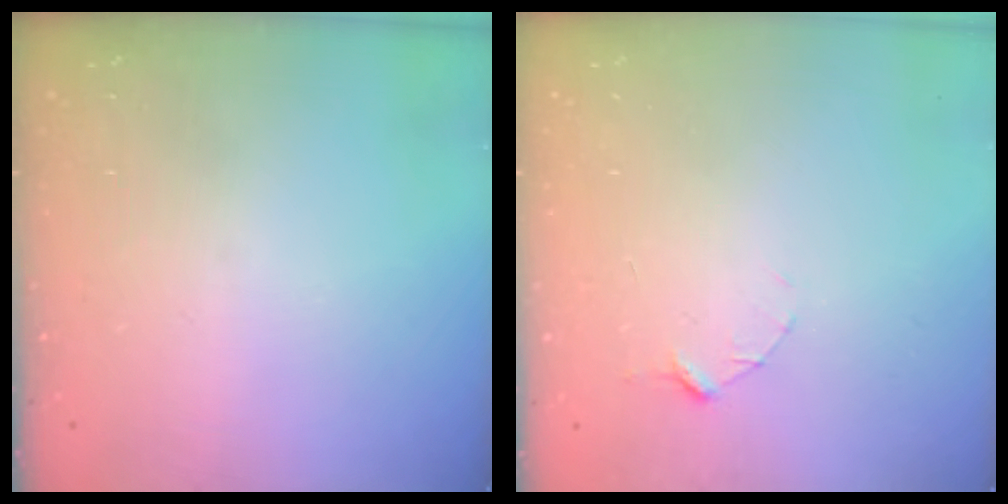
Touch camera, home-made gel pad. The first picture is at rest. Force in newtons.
{"total": 2.9, "press": 2.9, "slide": 0.3}